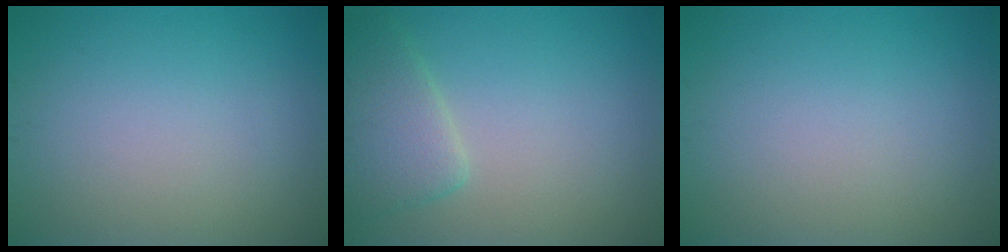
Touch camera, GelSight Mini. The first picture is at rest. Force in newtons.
{"total": 3.6, "press": 3.6, "slide": 0.2}
{"total": 0.0}